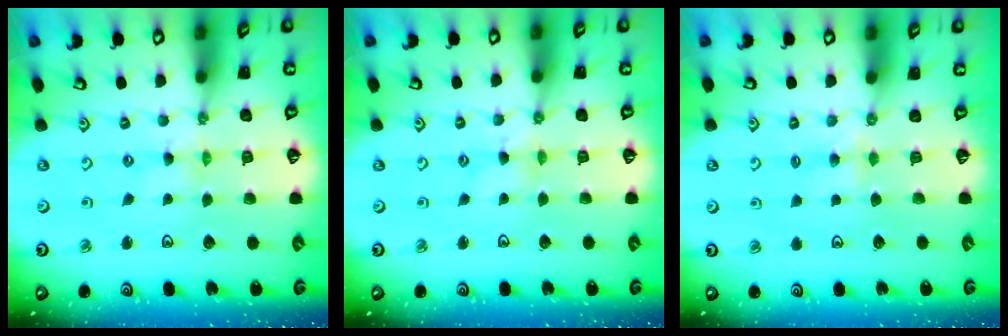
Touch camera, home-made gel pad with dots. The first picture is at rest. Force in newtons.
{"total": 1.7, "press": 1.7, "slide": 0.3}
{"total": 3.8, "press": 3.8, "slide": 0.7}